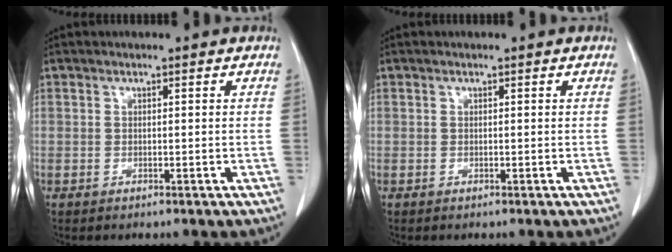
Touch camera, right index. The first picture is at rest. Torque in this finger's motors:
{"motor_torque": [0.00, 0.00, 0.00, 0.00]}